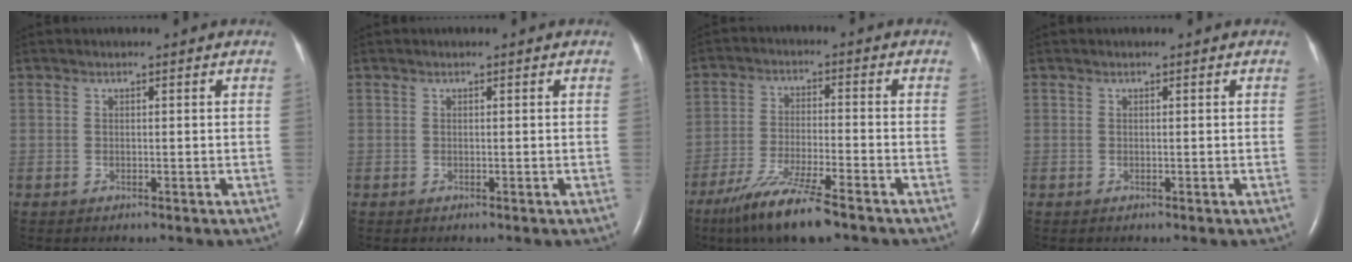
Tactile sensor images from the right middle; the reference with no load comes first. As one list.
[{"total": 0.0}, {"total": 10.4, "force": [-7.5, 0.5, 7.2], "torque": [-0.141, -0.031, -0.136]}, {"total": 0.0}]